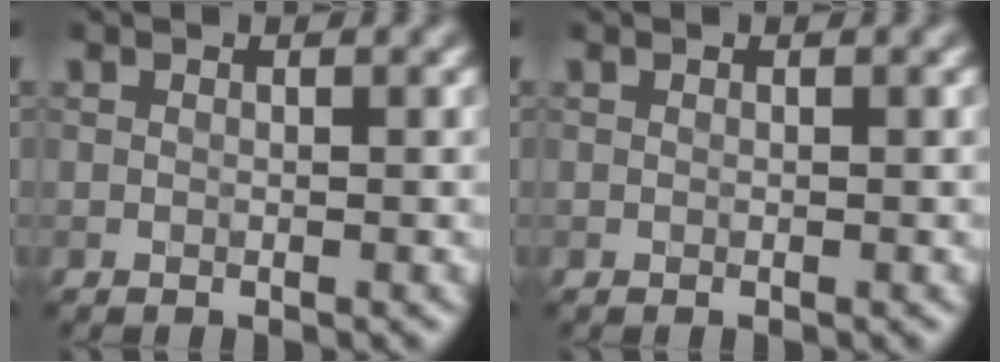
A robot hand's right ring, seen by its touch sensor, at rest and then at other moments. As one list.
[{"total": 0.0}]